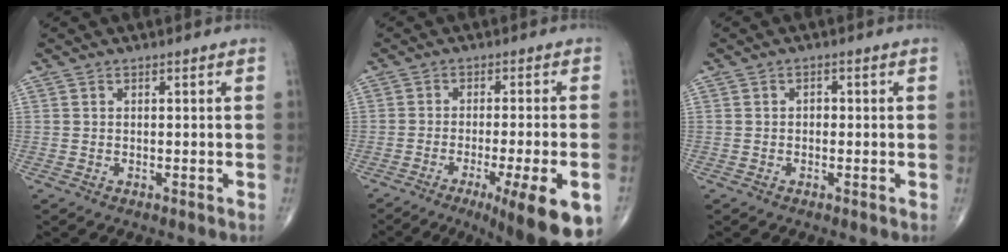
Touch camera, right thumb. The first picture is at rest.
{"total": 15.9, "force": [-8.0, 2.6, 13.5], "torque": [-0.141, 0.002, -0.114]}
{"total": 1.3, "force": [-0.2, 1.0, 0.8], "torque": [-0.001, 0.006, -0.007]}